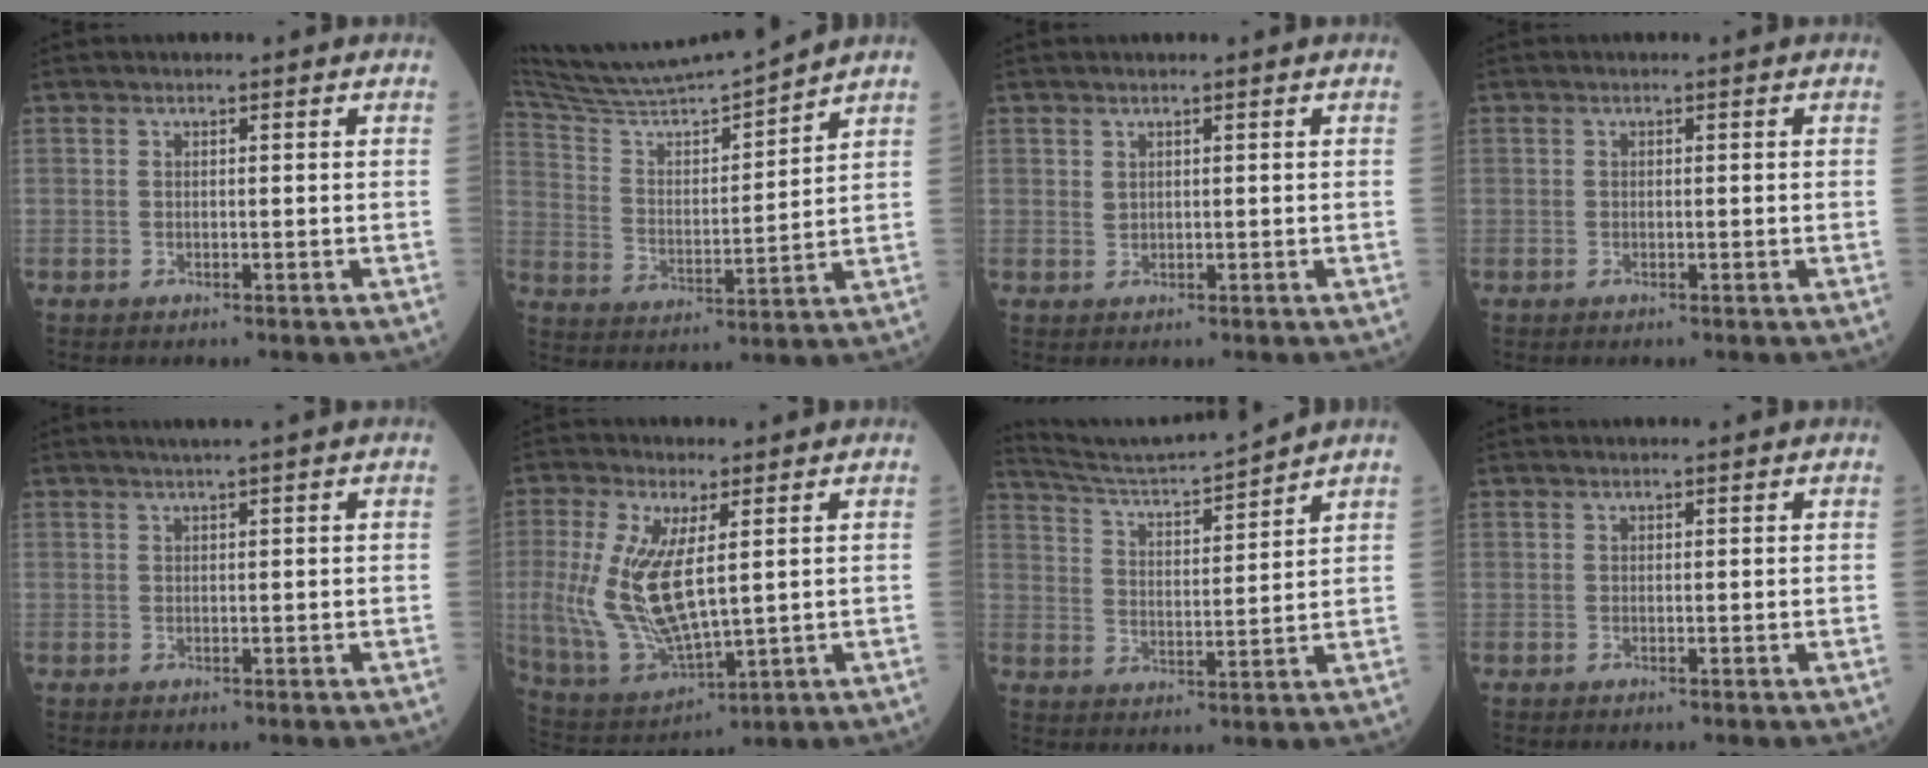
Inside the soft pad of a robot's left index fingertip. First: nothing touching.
{"total": 14.6, "force": [13.8, -1.5, 4.6], "torque": [-0.096, -0.008, 0.246]}
{"total": 0.6, "force": [0.5, 0.3, 0.2], "torque": [-0.005, 0.000, 0.015]}
{"total": 0.0}
{"total": 1.5, "force": [1.1, -0.6, 0.9], "torque": [-0.018, -0.001, 0.026]}
{"total": 12.2, "force": [1.6, 4.1, 11.4], "torque": [-0.256, -0.008, 0.052]}
{"total": 10.9, "force": [10.4, -2.0, 2.6], "torque": [-0.061, -0.003, 0.181]}
{"total": 0.9, "force": [0.9, -0.1, 0.2], "torque": [-0.008, 0.011, 0.014]}